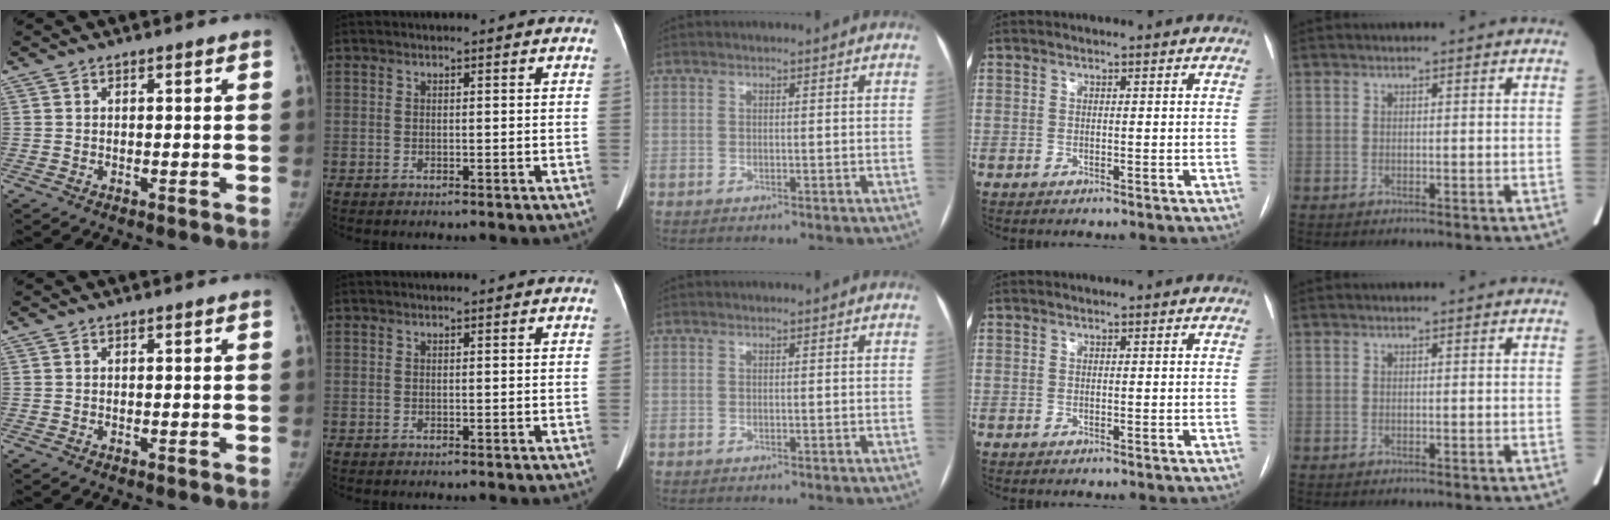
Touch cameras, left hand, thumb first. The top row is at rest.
{}